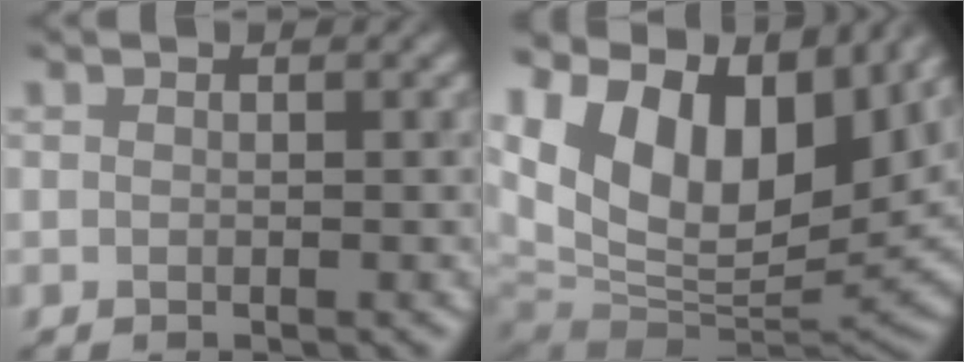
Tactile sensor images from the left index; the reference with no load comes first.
{"total": 15.4, "force": [6.7, 8.9, 10.7], "torque": [-0.209, 0.031, 0.117]}